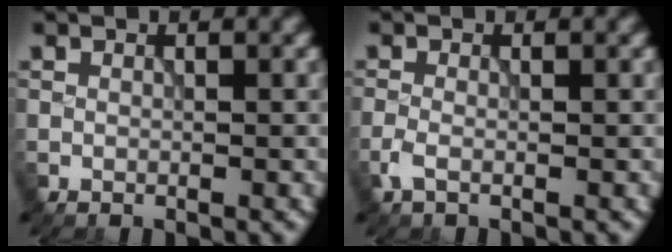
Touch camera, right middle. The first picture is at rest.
{"total": 1.4, "force": [-0.7, 0.5, 1.1], "torque": [-0.030, -0.002, -0.019]}